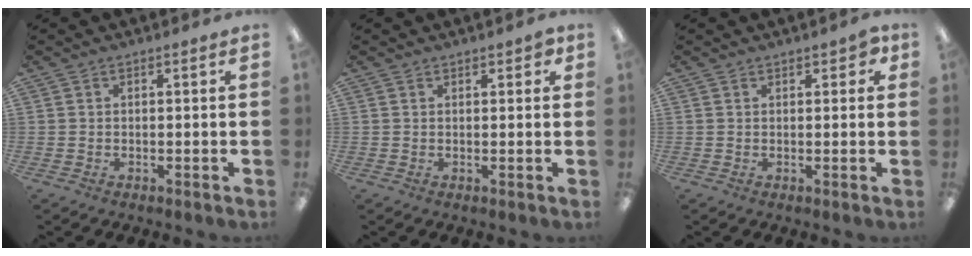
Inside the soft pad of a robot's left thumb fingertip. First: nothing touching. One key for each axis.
{"total": 2.0, "fx": 1.4, "fy": 1.0, "fz": 1.0, "tx": -0.014, "ty": 0.001, "tz": 0.022}
{"total": 2.9, "fx": 1.6, "fy": 1.6, "fz": 1.8, "tx": -0.021, "ty": 0.001, "tz": 0.025}